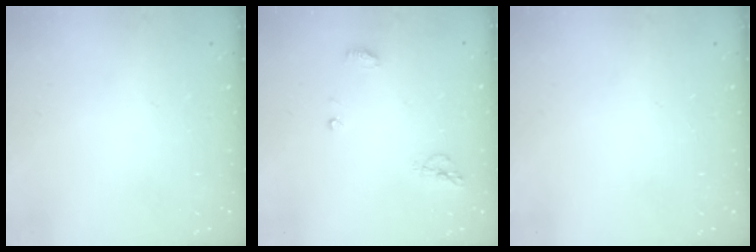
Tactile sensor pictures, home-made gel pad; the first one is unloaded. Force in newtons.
{"total": 6.3, "press": 6.3, "slide": 0.7}
{"total": 0.0}